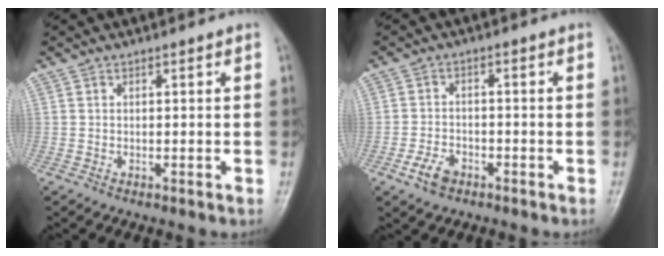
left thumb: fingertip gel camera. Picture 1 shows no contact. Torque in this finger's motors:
{"motor_torque": [0.21, 0.49, 0.32, 0.35, 0.01]}